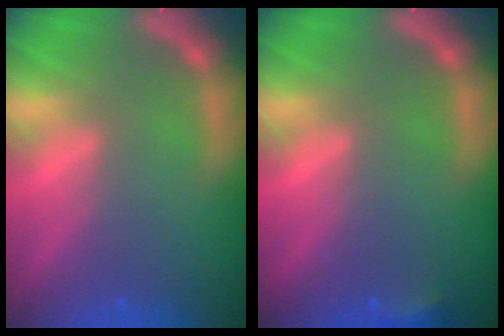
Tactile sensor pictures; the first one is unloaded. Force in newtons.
{"total": 1.9}